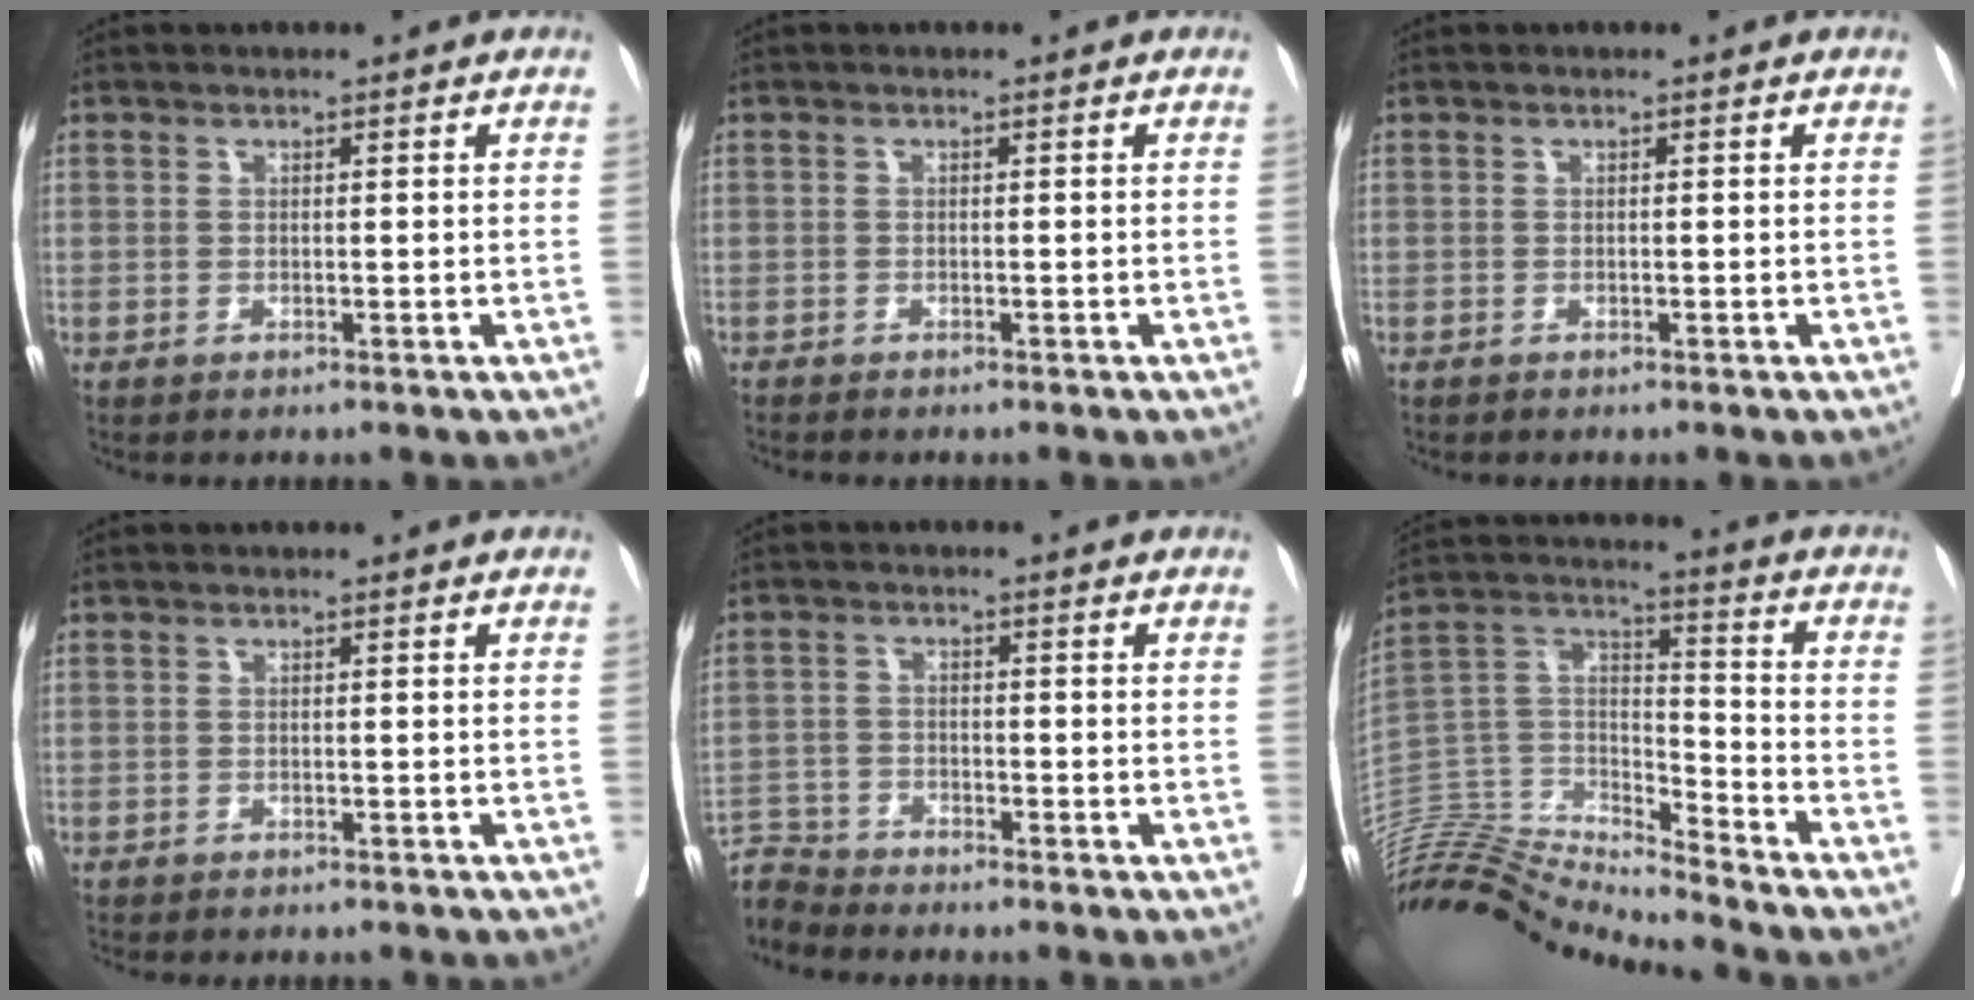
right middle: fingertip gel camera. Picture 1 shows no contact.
{"total": 0.8, "force": [-0.8, -0.1, 0.2], "torque": [-0.004, 0.000, -0.016]}
{"total": 0.0}
{"total": 5.4, "force": [-4.8, 1.2, 2.1], "torque": [-0.025, -0.006, -0.062]}
{"total": 5.0, "force": [-4.8, -0.3, -1.2], "torque": [0.026, -0.003, -0.094]}
{"total": 17.3, "force": [-16.9, -0.5, 3.4], "torque": [-0.056, 0.047, -0.315]}